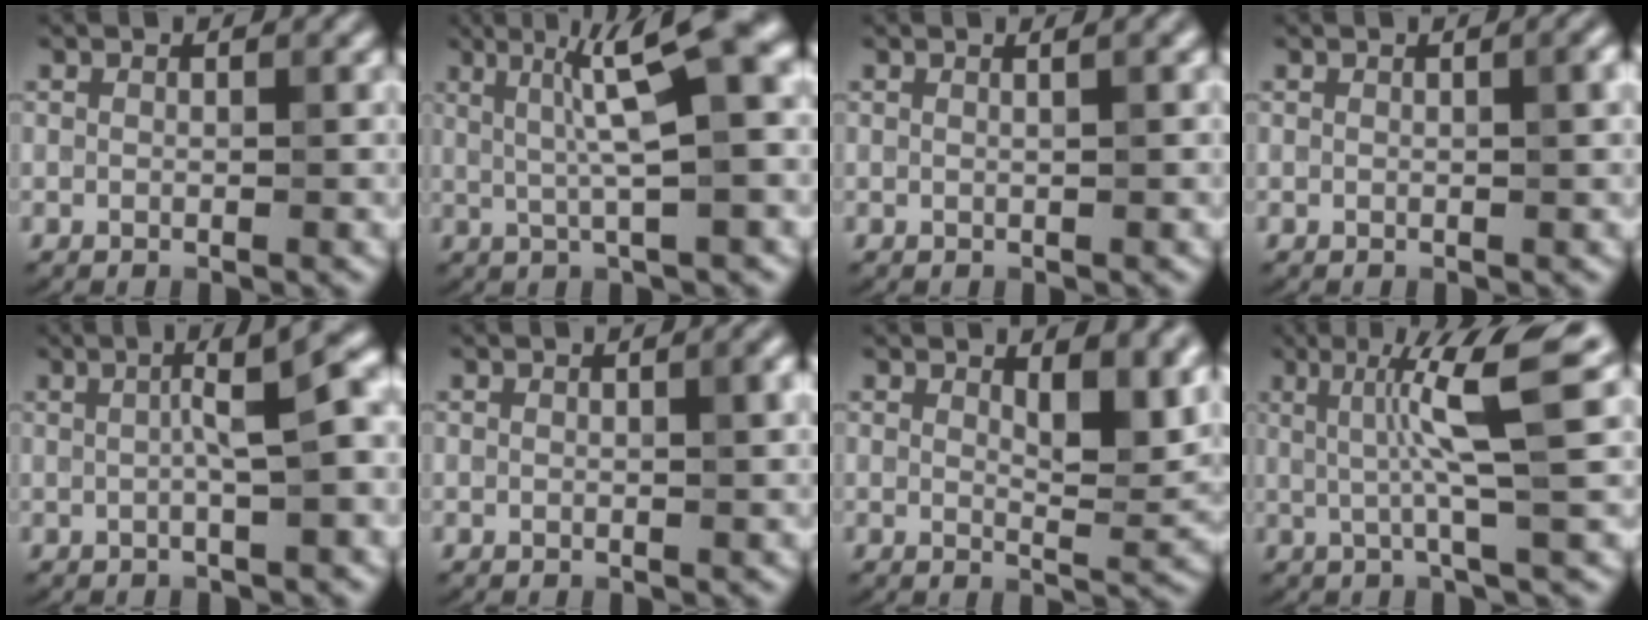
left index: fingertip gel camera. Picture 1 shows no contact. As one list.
[{"total": 8.4, "force": [2.1, 1.5, 8.0], "torque": [-0.109, 0.018, 0.028]}, {"total": 1.5, "force": [0.6, 0.6, 1.2], "torque": [-0.008, 0.001, -0.005]}, {"total": 1.7, "force": [0.3, 0.5, 1.6], "torque": [-0.017, 0.006, 0.002]}, {"total": 5.3, "force": [0.7, 1.0, 5.1], "torque": [-0.066, 0.019, 0.003]}, {"total": 2.0, "force": [0.4, 0.5, 1.8], "torque": [-0.019, 0.006, 0.004]}, {"total": 5.2, "force": [2.4, 1.8, 4.2], "torque": [-0.058, -0.005, 0.040]}, {"total": 7.1, "force": [1.5, 0.8, 6.9], "torque": [-0.112, 0.014, 0.020]}]